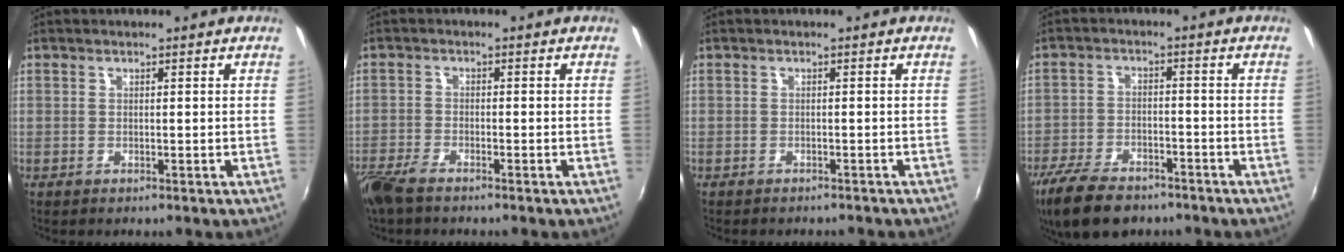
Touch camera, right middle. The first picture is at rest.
{"total": 5.5, "force": [-4.4, 1.5, 2.9], "torque": [-0.081, -0.016, -0.090]}
{"total": 3.2, "force": [-2.9, 0.9, 0.9], "torque": [-0.022, -0.011, -0.039]}
{"total": 12.7, "force": [-9.5, 5.4, 6.4], "torque": [-0.155, -0.026, -0.167]}